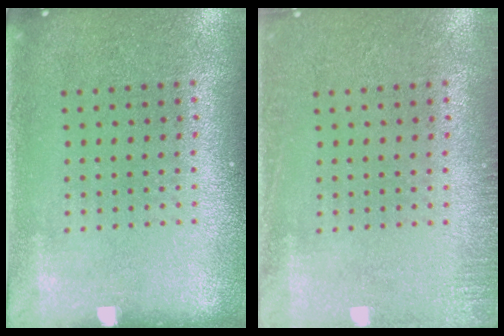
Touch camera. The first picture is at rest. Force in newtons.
{"total": 1.3, "press": 1.3, "slide": 0.3}